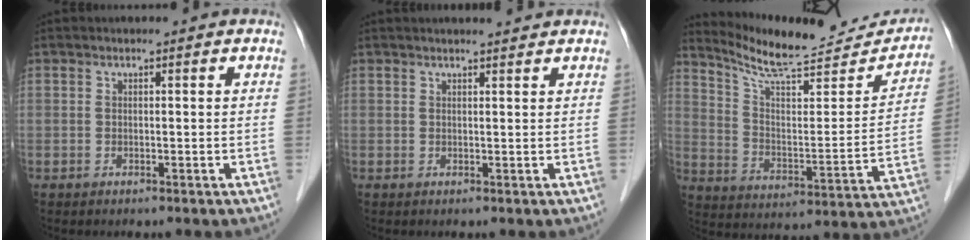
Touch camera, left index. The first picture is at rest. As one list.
[{"total": 3.3, "force": [3.1, 0.1, 1.1], "torque": [-0.016, 0.010, 0.037]}, {"total": 19.4, "force": [18.4, 2.4, 5.9], "torque": [-0.096, -0.049, 0.263]}]